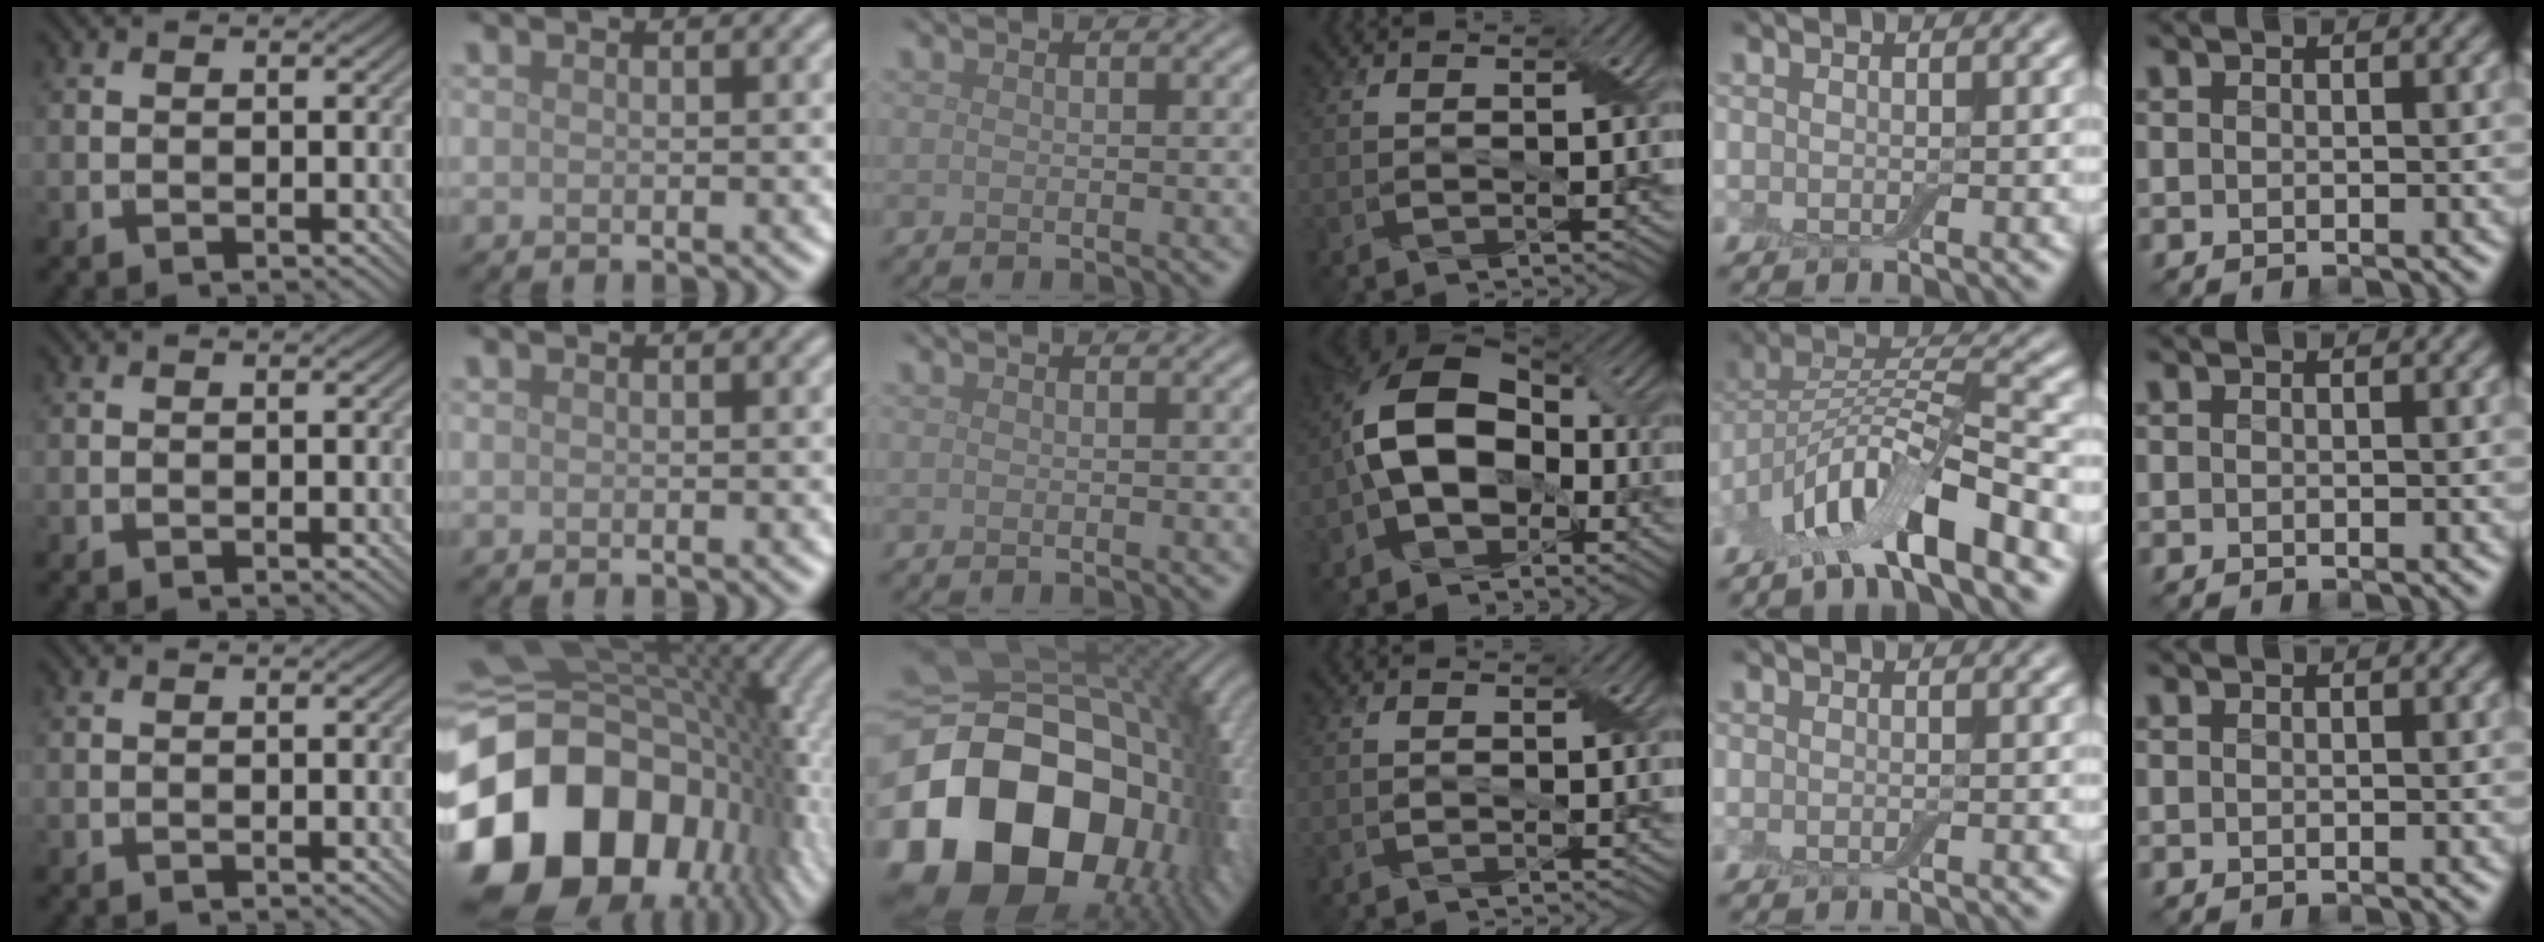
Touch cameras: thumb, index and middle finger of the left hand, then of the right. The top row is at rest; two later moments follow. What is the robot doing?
{"motion": "fold", "object": "cloth"}